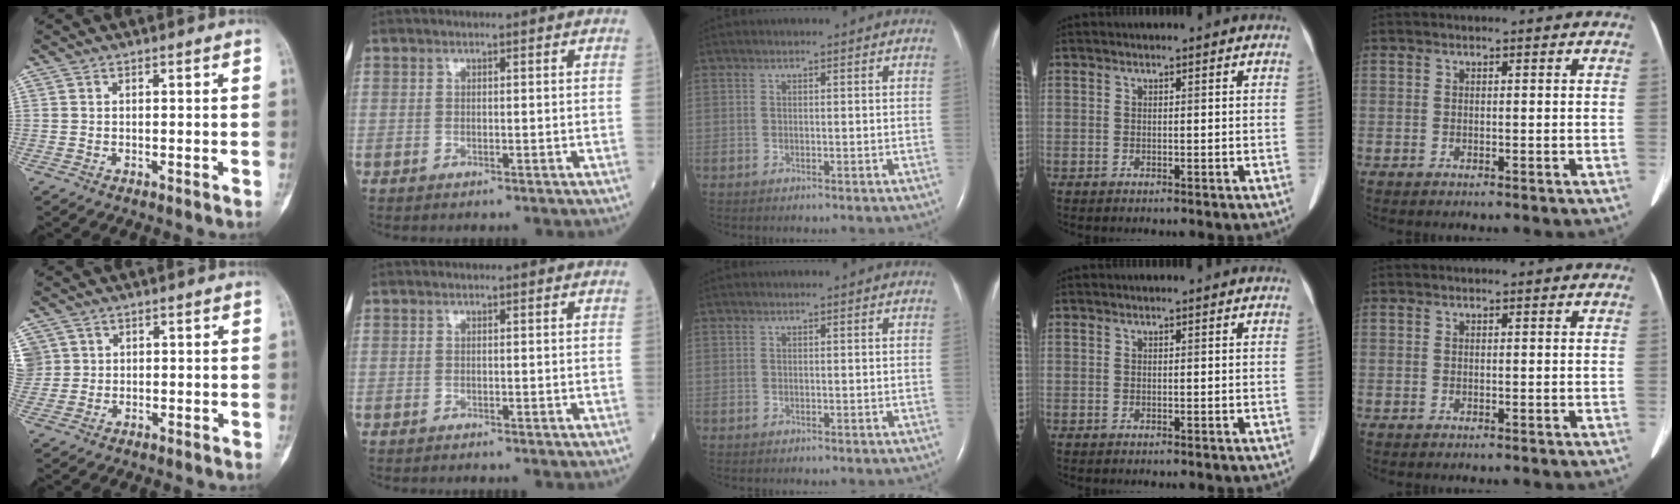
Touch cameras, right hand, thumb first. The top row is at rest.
{"thumb": {"total": 4.2, "force": [0.9, 4.0, 0.6], "torque": [0.001, 0.016, 0.022]}}